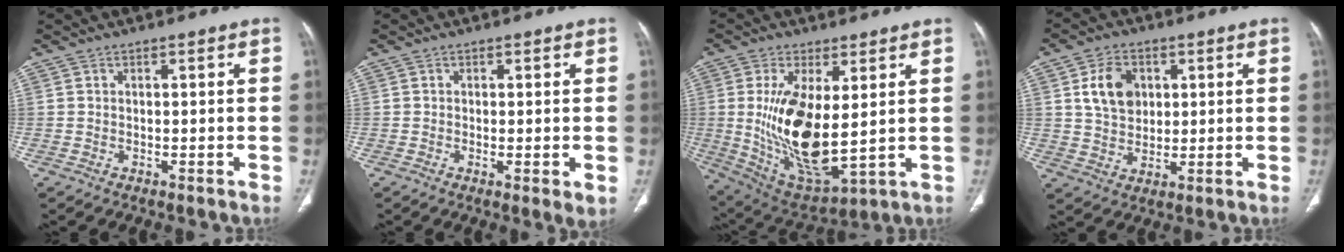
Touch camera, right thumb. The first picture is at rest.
{"total": 2.9, "force": [-0.4, 0.7, 2.8], "torque": [-0.051, -0.012, -0.008]}
{"total": 17.5, "force": [1.4, 7.3, 15.8], "torque": [-0.293, -0.028, 0.048]}
{"total": 8.5, "force": [2.5, 6.4, 5.1], "torque": [-0.069, -0.008, 0.047]}